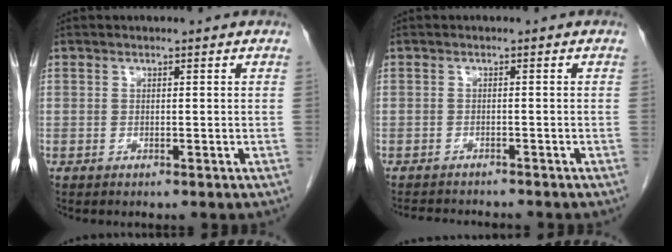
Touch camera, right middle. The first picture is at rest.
{"total": 5.2, "force": [-5.0, 0.5, 1.4], "torque": [-0.019, -0.010, -0.075]}